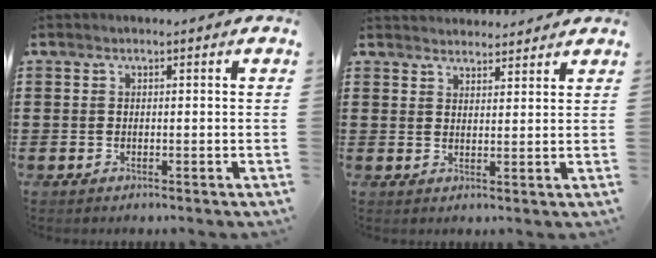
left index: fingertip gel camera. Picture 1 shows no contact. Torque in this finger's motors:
{"motor_torque": [2.14, 0.00, 0.22, 0.05]}